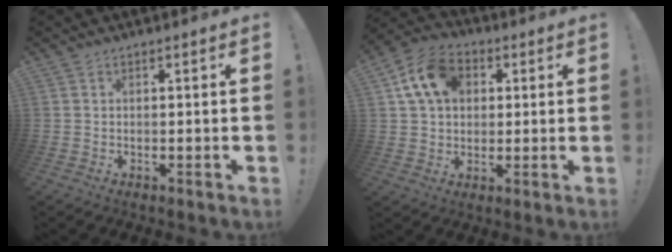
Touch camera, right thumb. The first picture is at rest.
{"total": 13.6, "force": [4.5, 10.2, 7.8], "torque": [-0.126, 0.004, 0.090]}